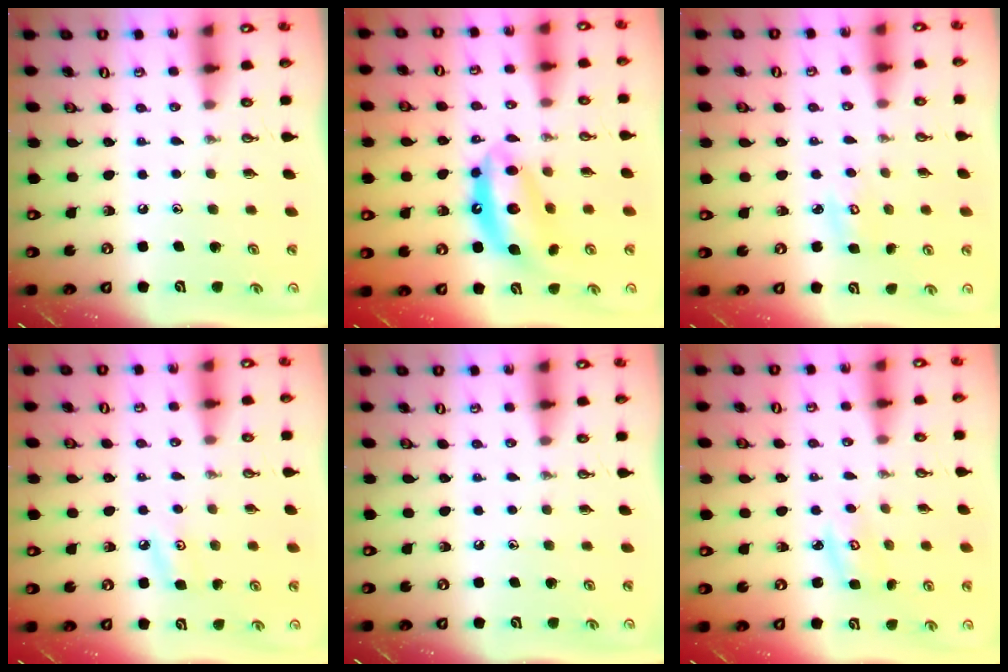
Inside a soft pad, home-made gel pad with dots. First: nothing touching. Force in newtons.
{"total": 12.0, "press": 12.0, "slide": 0.9}
{"total": 2.9, "press": 2.9, "slide": 0.2}
{"total": 4.5, "press": 4.5, "slide": 0.6}
{"total": 0.0}
{"total": 4.3, "press": 4.3, "slide": 0.4}